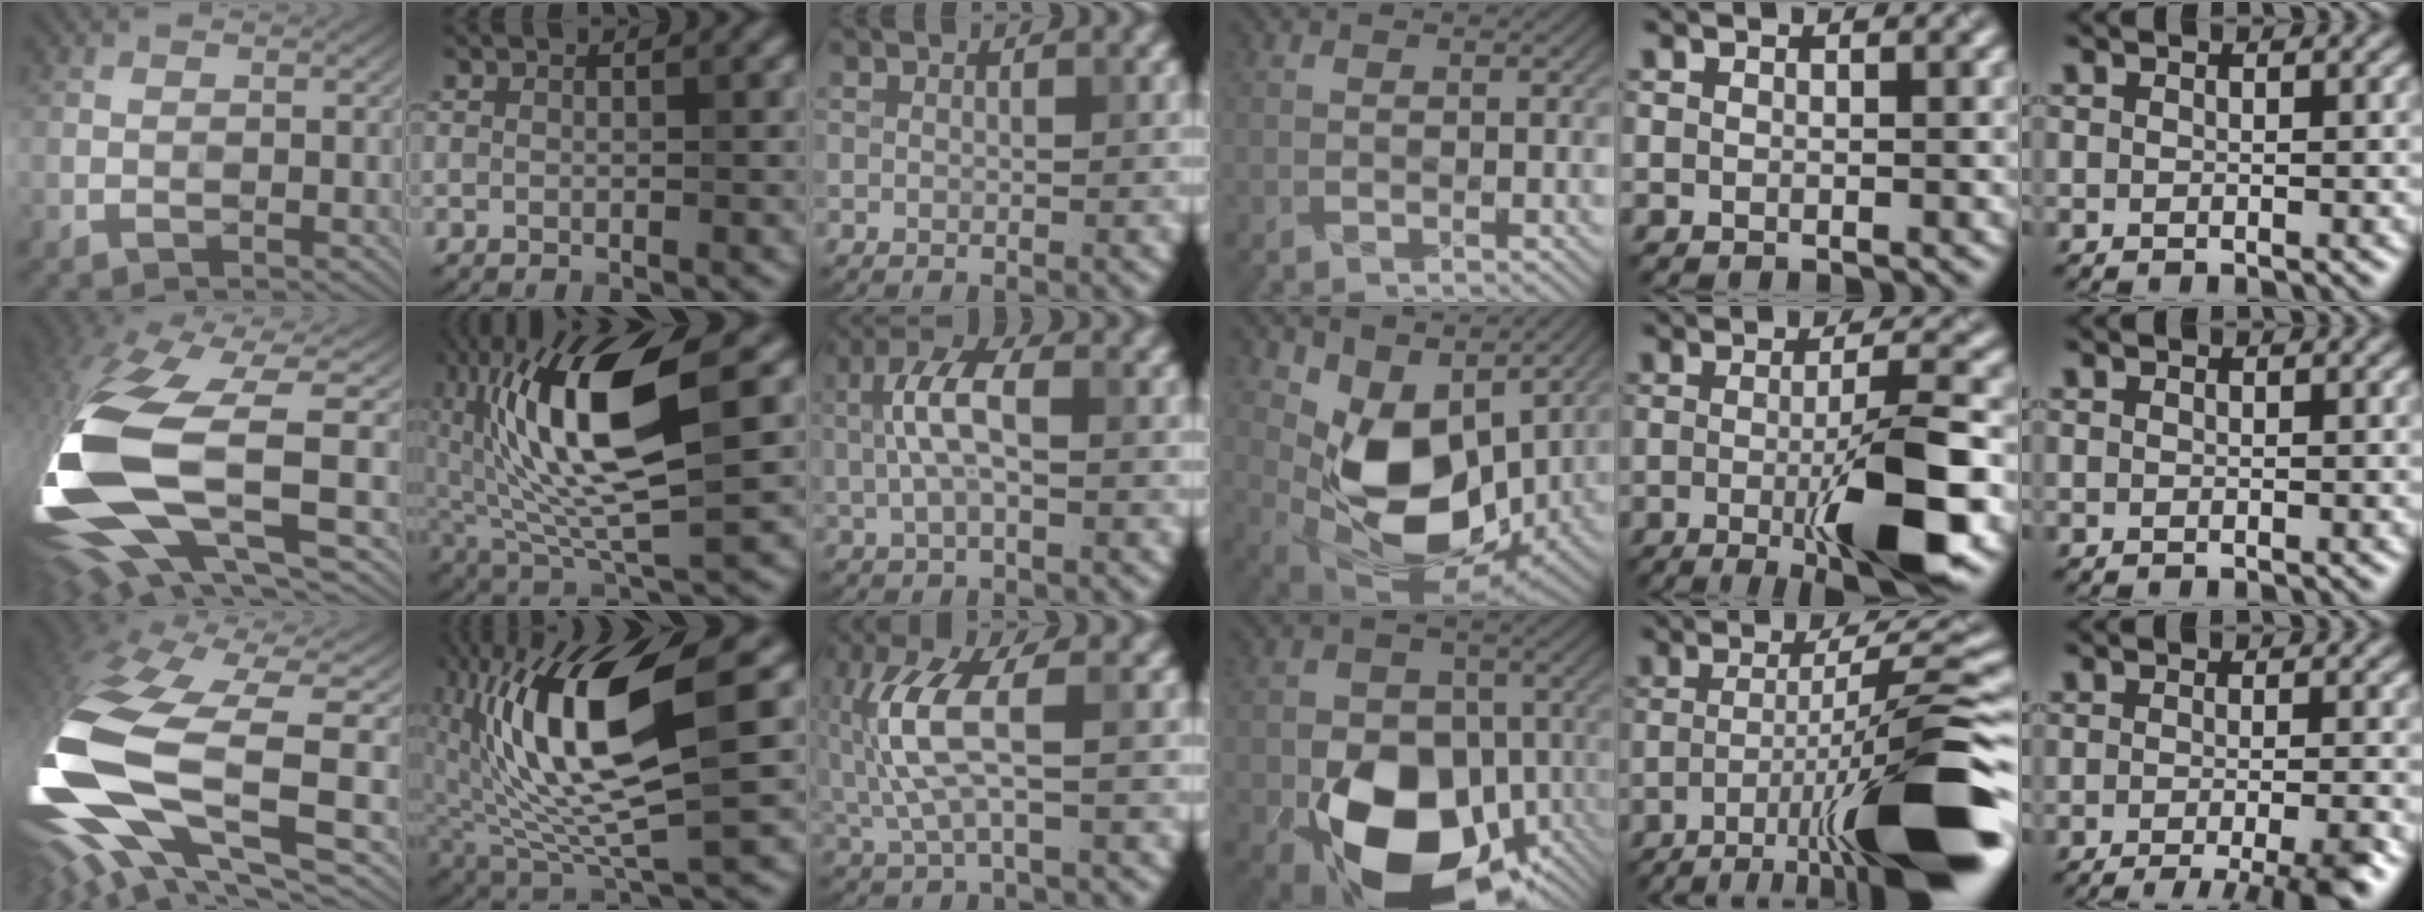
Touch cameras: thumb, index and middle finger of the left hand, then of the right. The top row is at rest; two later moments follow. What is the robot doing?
{"motion": "wrap", "object": "ethernet cable"}